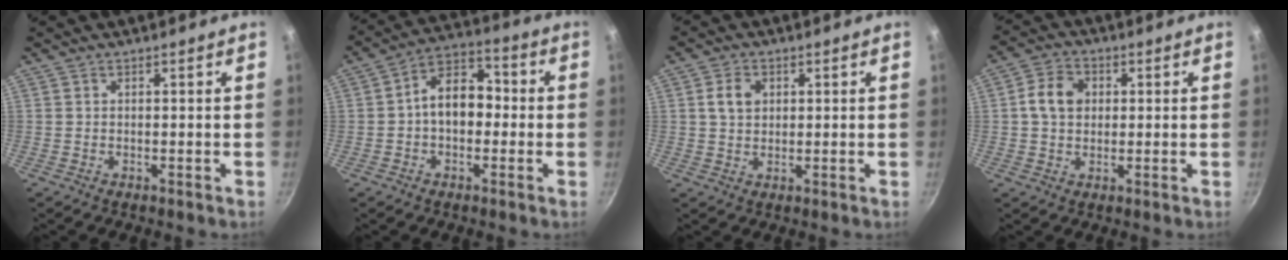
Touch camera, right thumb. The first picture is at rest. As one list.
[{"total": 10.2, "force": [-0.6, 6.8, 7.6], "torque": [-0.096, 0.036, -0.024]}, {"total": 4.3, "force": [1.2, 3.2, 2.6], "torque": [-0.038, -0.001, 0.022]}, {"total": 6.8, "force": [1.0, 5.4, 4.1], "torque": [-0.063, 0.011, 0.013]}]